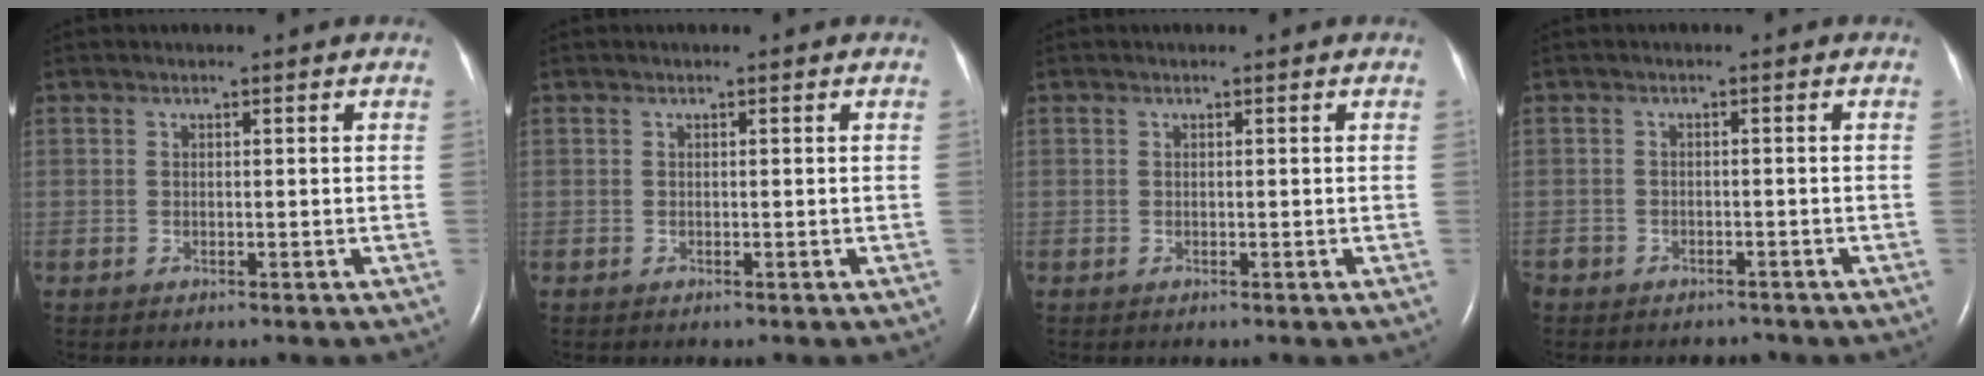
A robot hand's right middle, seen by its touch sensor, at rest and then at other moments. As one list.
[{"total": 0.0}, {"total": 0.0}, {"total": 4.3, "force": [-3.4, 2.6, 0.3], "torque": [-0.009, 0.006, -0.054]}]